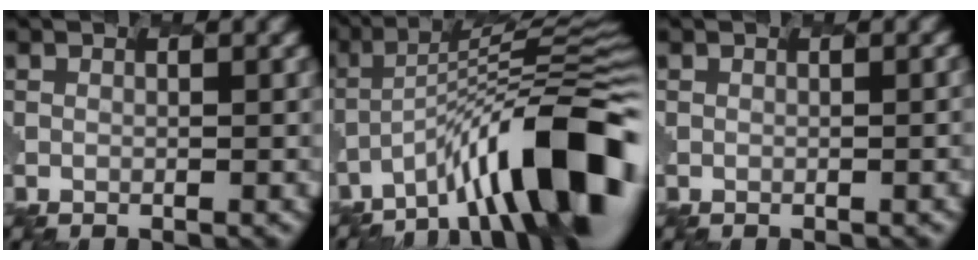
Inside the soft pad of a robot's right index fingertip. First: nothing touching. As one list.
[{"total": 12.0, "force": [-7.0, 2.5, 9.5], "torque": [-0.152, 0.019, -0.117]}, {"total": 3.0, "force": [-0.1, 1.5, 2.7], "torque": [-0.007, 0.010, -0.008]}]